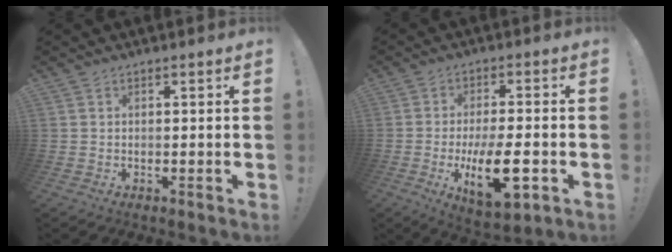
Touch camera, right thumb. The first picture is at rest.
{"total": 15.6, "force": [-4.4, 6.0, 13.8], "torque": [-0.217, 0.000, -0.063]}